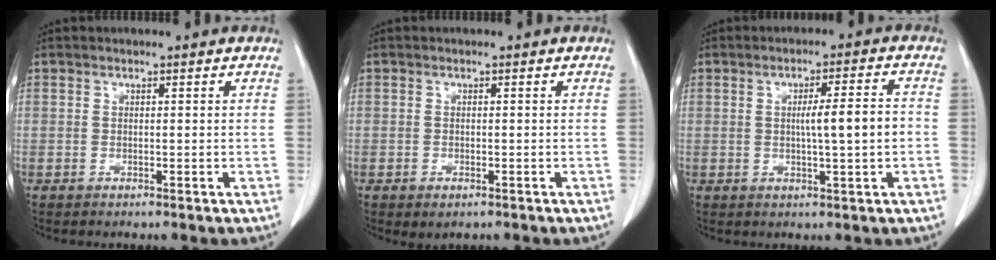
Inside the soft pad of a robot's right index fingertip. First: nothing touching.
{"total": 1.8, "force": [-1.1, 1.0, 1.1], "torque": [-0.014, -0.001, -0.007]}
{"total": 5.8, "force": [-0.3, 0.1, 5.8], "torque": [-0.091, 0.004, -0.004]}